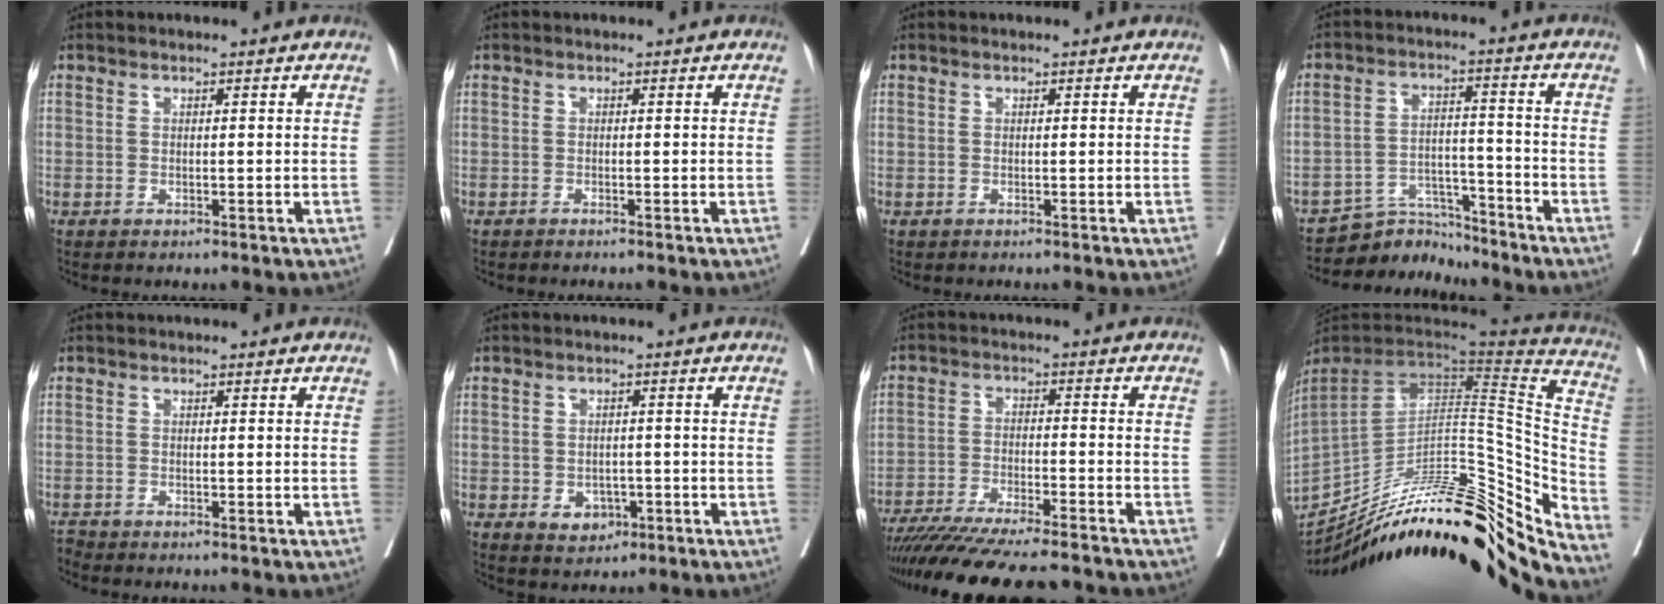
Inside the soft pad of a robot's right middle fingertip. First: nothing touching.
{"total": 1.7, "force": [-1.5, -0.1, 0.8], "torque": [-0.011, -0.001, -0.020]}
{"total": 0.0}
{"total": 6.9, "force": [-6.7, 1.2, -0.6], "torque": [0.012, 0.016, -0.119]}
{"total": 0.8, "force": [-0.7, -0.2, -0.3], "torque": [0.001, -0.007, -0.017]}
{"total": 3.6, "force": [-1.3, 2.8, 1.9], "torque": [-0.019, 0.004, -0.009]}
{"total": 18.6, "force": [-16.5, 1.4, 8.5], "torque": [-0.141, -0.035, -0.248]}
{"total": 36.3, "force": [-28.7, 5.1, 21.7], "torque": [-0.271, -0.020, -0.417]}